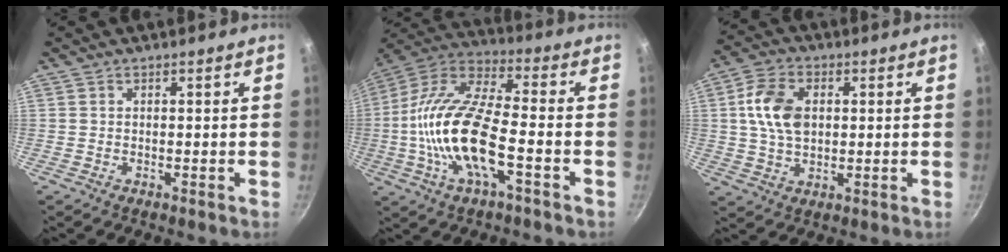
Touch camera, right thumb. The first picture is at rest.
{"total": 18.9, "force": [-4.4, 7.0, 17.0], "torque": [-0.331, 0.036, -0.100]}
{"total": 10.3, "force": [1.6, 7.0, 7.4], "torque": [-0.125, 0.009, 0.024]}